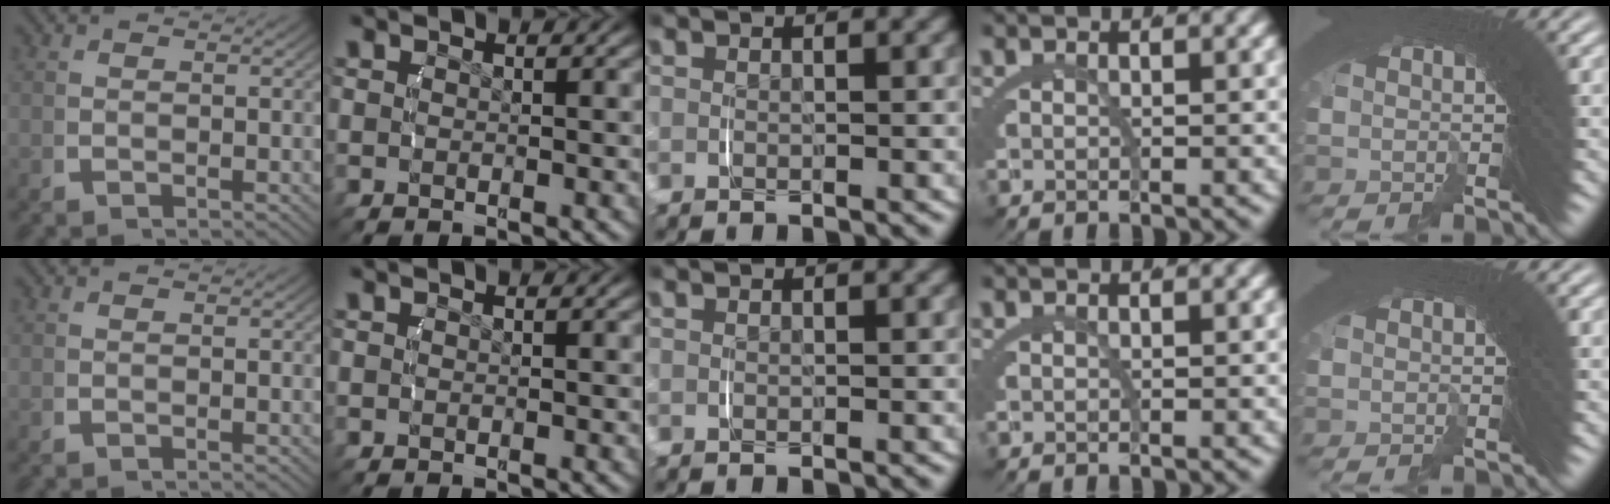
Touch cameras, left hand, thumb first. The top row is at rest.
{}